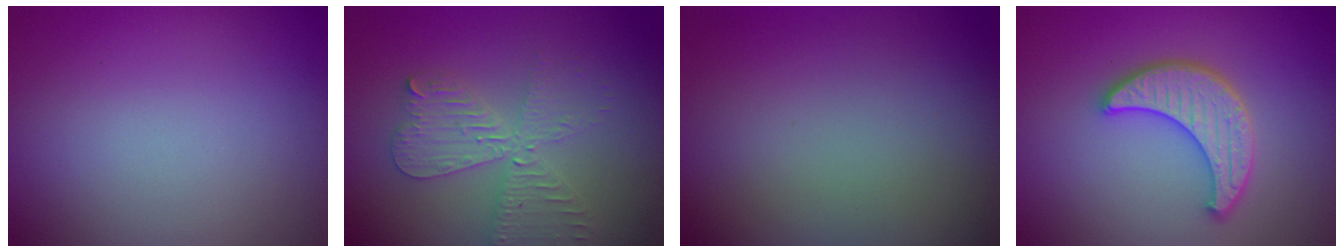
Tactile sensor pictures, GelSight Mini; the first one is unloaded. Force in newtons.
{"total": 4.0, "press": 3.4, "slide": 2.1}
{"total": 0.0}
{"total": 4.6, "press": 4.0, "slide": 2.3}